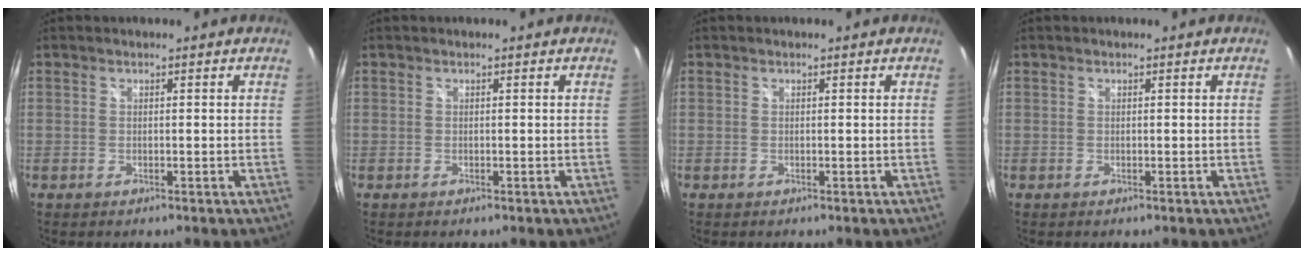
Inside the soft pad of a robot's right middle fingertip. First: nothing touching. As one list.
[{"total": 0.0}, {"total": 0.0}, {"total": 0.0}]